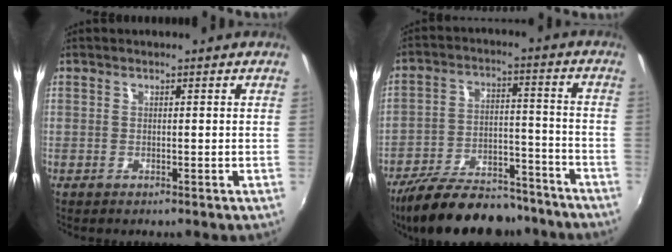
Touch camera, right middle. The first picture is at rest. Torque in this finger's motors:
{"motor_torque": [1.04, -1.10, 0.35, 0.21]}